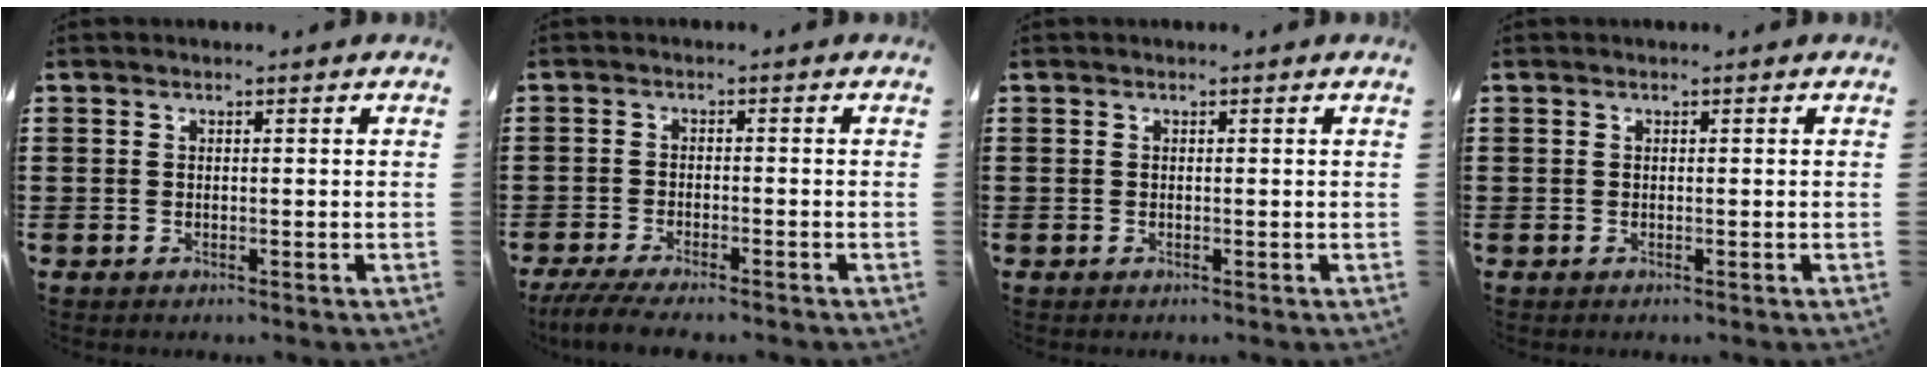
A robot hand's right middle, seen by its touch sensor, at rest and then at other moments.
{"total": 3.4, "force": [-3.1, 0.1, 1.4], "torque": [-0.038, -0.009, -0.065]}
{"total": 0.0}
{"total": 0.0}